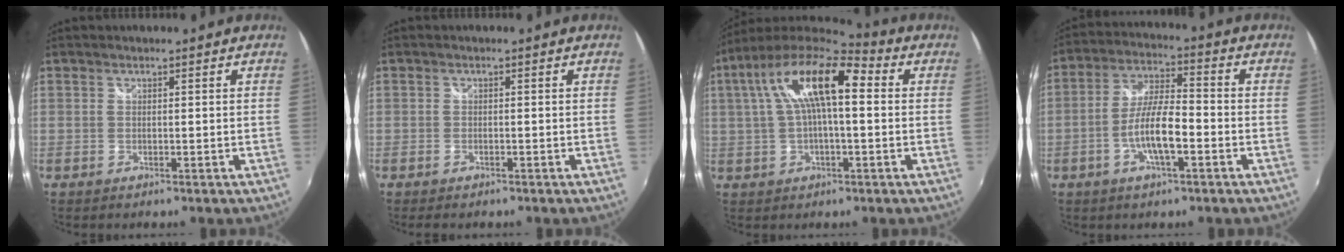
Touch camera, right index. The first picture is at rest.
{"total": 1.5, "force": [-1.2, 0.7, 0.6], "torque": [-0.014, -0.004, -0.021]}
{"total": 16.5, "force": [3.5, 5.7, 15.0], "torque": [-0.272, 0.029, 0.048]}
{"total": 9.2, "force": [-3.3, 2.1, 8.3], "torque": [-0.167, 0.007, -0.059]}